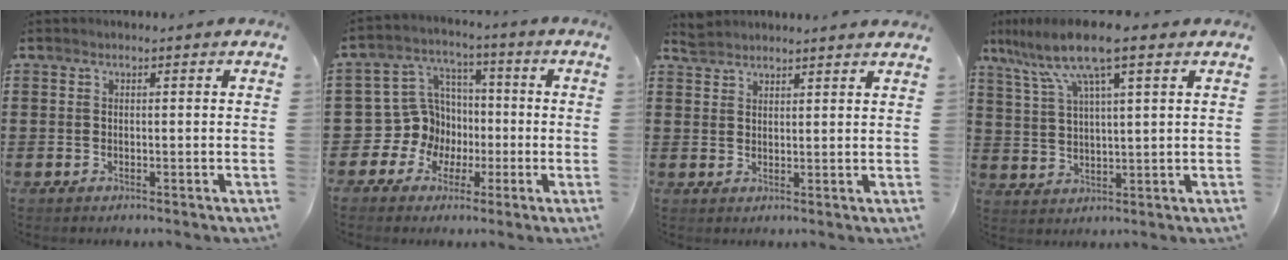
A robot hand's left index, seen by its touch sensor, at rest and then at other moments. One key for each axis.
{"total": 9.9, "fx": -0.7, "fy": 9.6, "fz": 2.0, "tx": -0.101, "ty": -0.002, "tz": -0.005}
{"total": 2.9, "fx": 2.9, "fy": 0.1, "fz": 0.2, "tx": -0.010, "ty": -0.003, "tz": 0.057}
{"total": 10.0, "fx": 6.6, "fy": 1.2, "fz": 7.5, "tx": -0.167, "ty": -0.016, "tz": 0.113}